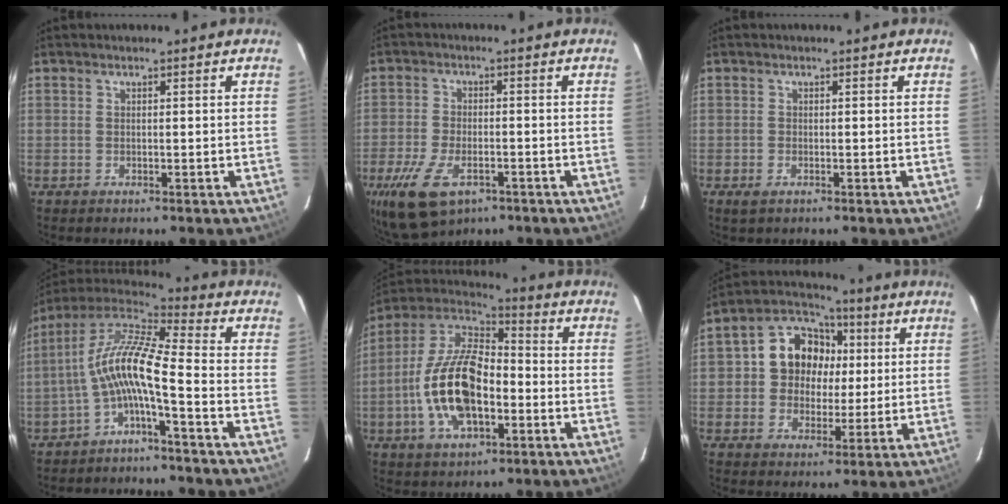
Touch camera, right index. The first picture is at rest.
{"total": 12.8, "force": [-7.1, 6.6, 8.5], "torque": [-0.199, -0.032, -0.121]}
{"total": 1.6, "force": [-1.0, 0.8, 1.0], "torque": [-0.021, -0.005, -0.018]}
{"total": 10.5, "force": [-3.4, 1.4, 9.8], "torque": [-0.209, 0.018, -0.071]}
{"total": 18.1, "force": [-4.5, 9.0, 15.1], "torque": [-0.312, 0.003, -0.085]}
{"total": 11.2, "force": [1.4, 9.9, 4.9], "torque": [-0.105, 0.034, 0.020]}